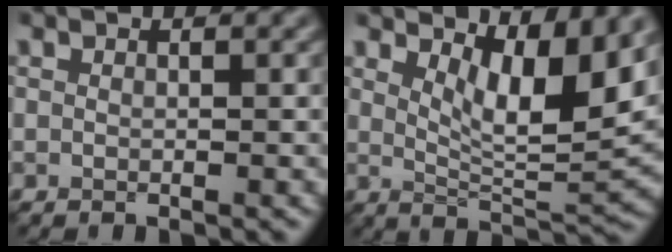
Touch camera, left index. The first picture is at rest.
{"total": 6.9, "force": [3.2, 2.0, 5.7], "torque": [-0.090, -0.017, 0.057]}